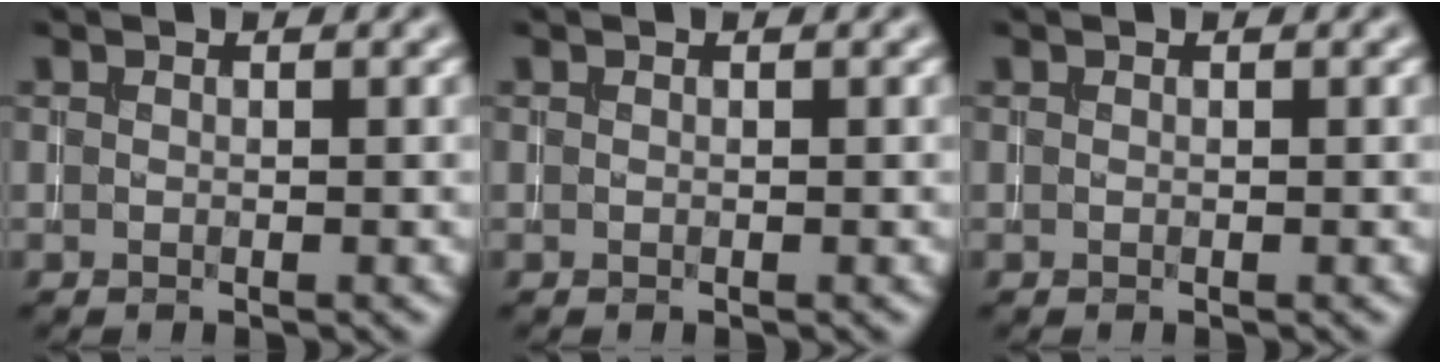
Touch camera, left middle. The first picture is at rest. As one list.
[{"total": 0.0}, {"total": 0.0}]